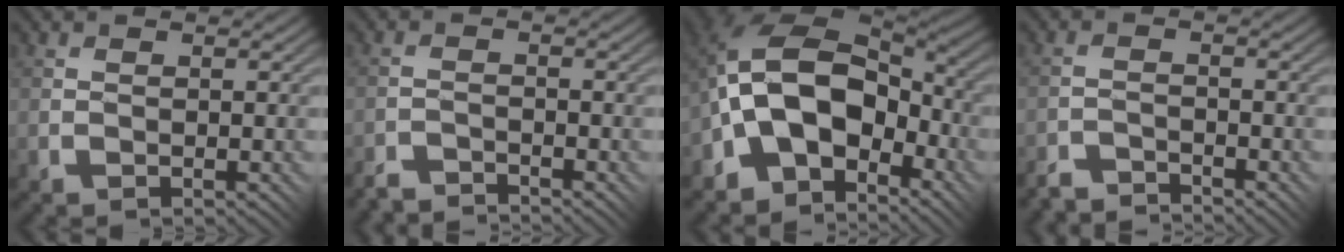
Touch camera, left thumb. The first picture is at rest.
{"total": 3.0, "force": [-3.0, -0.1, 0.0], "torque": [0.003, 0.007, -0.063]}
{"total": 12.6, "force": [-3.6, 8.4, 8.6], "torque": [-0.159, 0.001, -0.076]}
{"total": 3.2, "force": [-3.2, 0.0, 0.0], "torque": [0.004, 0.008, -0.068]}